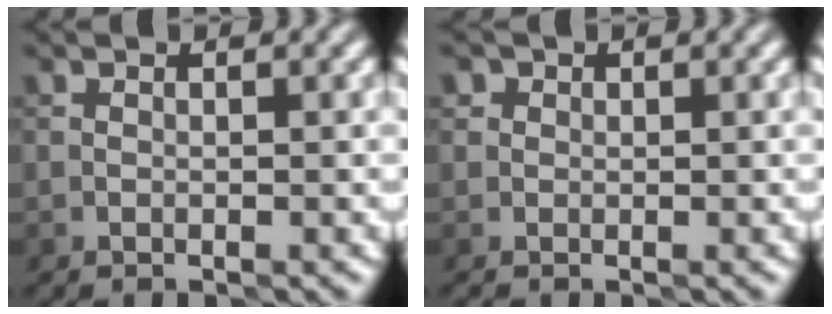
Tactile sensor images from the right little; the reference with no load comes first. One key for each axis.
{"total": 0.9, "fx": 0.2, "fy": 0.9, "fz": 0.0, "tx": 0.009, "ty": 0.004, "tz": -0.008}